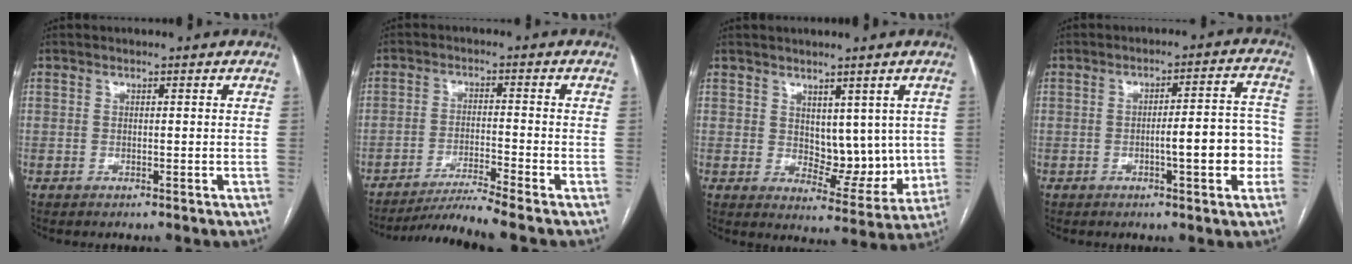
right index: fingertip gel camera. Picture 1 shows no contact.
{"total": 6.8, "force": [-5.9, -2.6, 2.3], "torque": [-0.039, -0.027, -0.108]}
{"total": 5.0, "force": [0.6, 3.1, 3.9], "torque": [-0.041, -0.005, 0.018]}
{"total": 8.6, "force": [-1.9, 1.7, 8.2], "torque": [-0.105, 0.024, -0.022]}